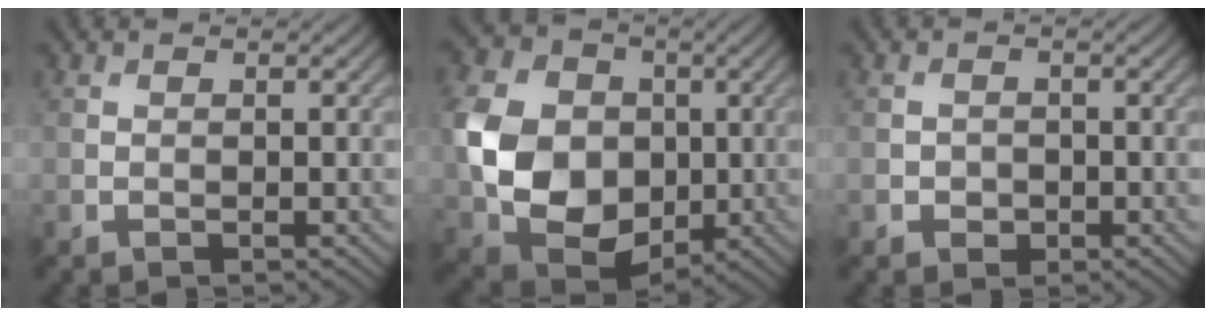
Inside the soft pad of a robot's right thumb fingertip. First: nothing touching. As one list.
[{"total": 13.3, "force": [0.0, 10.6, 8.1], "torque": [-0.199, 0.003, -0.007]}, {"total": 1.2, "force": [-0.4, 1.1, 0.4], "torque": [-0.004, -0.003, -0.009]}]